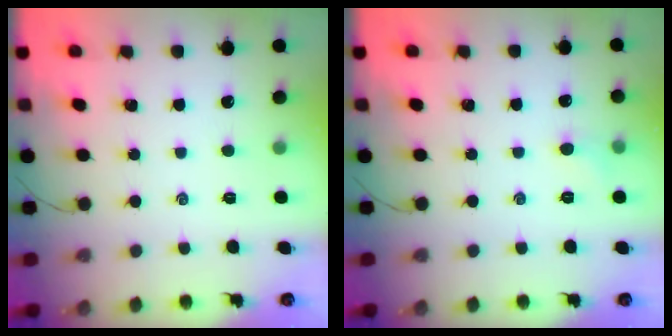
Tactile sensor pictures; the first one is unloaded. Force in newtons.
{"total": 4.2, "press": 4.0, "slide": 1.3}